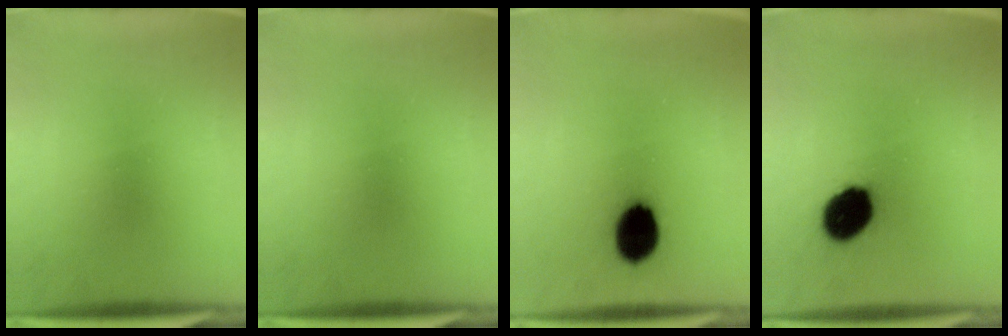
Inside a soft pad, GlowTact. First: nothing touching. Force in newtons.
{"total": 0.0}
{"total": 10.8}
{"total": 11.6}